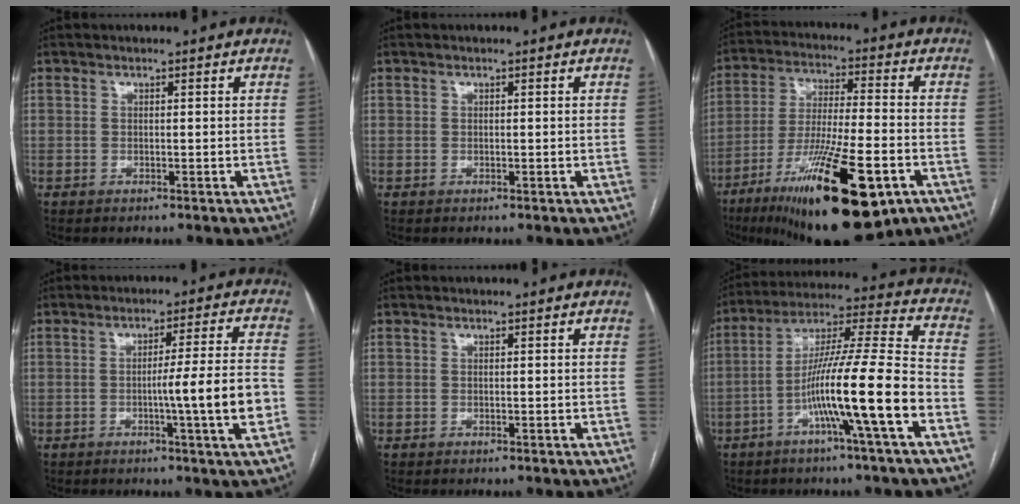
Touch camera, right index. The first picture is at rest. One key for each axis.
{"total": 0.0}
{"total": 22.8, "fx": -11.5, "fy": 4.9, "fz": 19.0, "tx": -0.301, "ty": -0.032, "tz": -0.182}
{"total": 8.0, "fx": -1.3, "fy": -1.0, "fz": 7.9, "tx": -0.113, "ty": -0.007, "tz": -0.019}
{"total": 0.0}
{"total": 16.0, "fx": -5.9, "fy": -0.9, "fz": 14.8, "tx": -0.261, "ty": 0.008, "tz": -0.104}